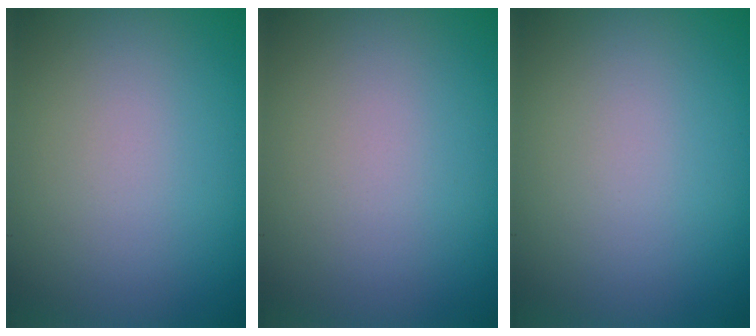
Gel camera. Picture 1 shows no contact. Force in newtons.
{"total": 0.0}
{"total": 0.0}